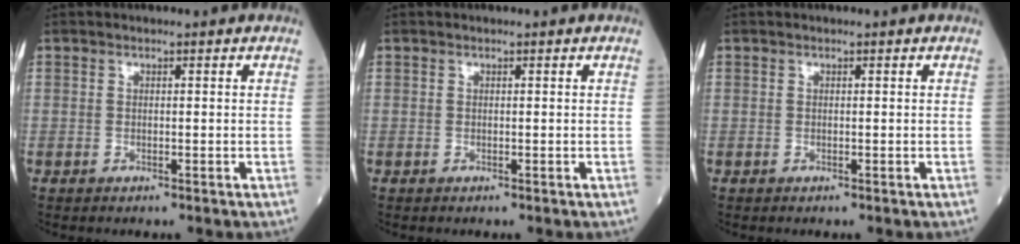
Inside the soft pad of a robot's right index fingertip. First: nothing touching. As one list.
[{"total": 0.0}, {"total": 0.0}]